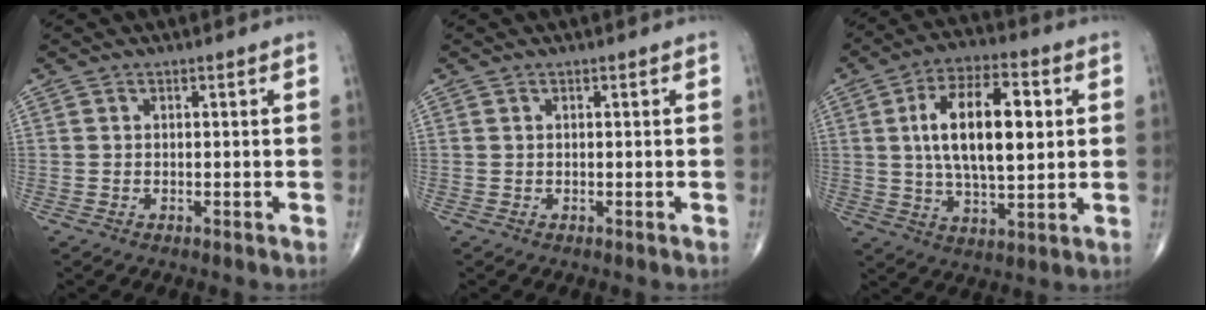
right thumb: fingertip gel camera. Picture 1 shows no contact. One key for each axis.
{"total": 0.0}
{"total": 16.6, "fx": 2.9, "fy": 7.5, "fz": 14.5, "tx": -0.231, "ty": 0.005, "tz": 0.049}